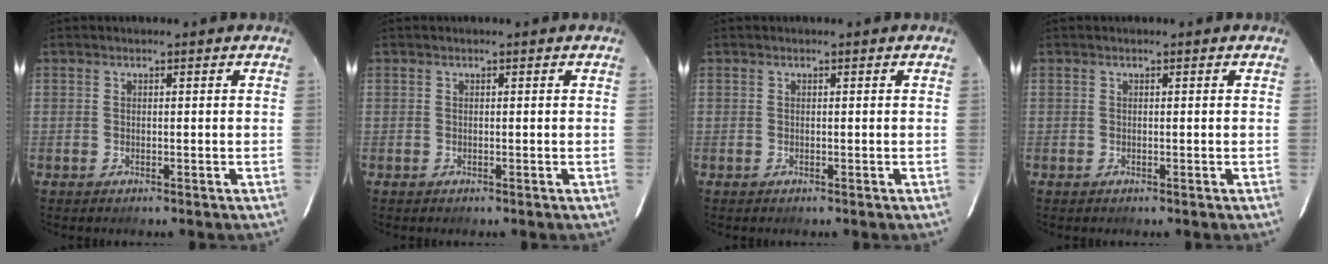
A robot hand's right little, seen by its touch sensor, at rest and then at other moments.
{"total": 0.0}
{"total": 0.0}
{"total": 0.0}